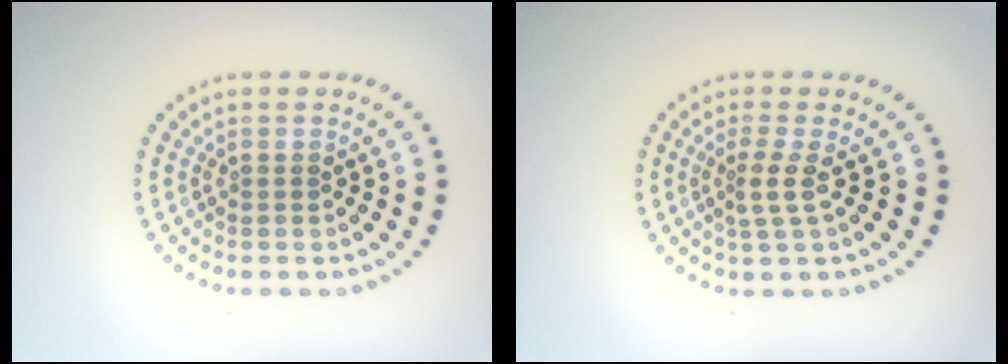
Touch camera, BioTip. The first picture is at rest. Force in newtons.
{"total": 1.9, "press": 1.3, "slide": 1.3}